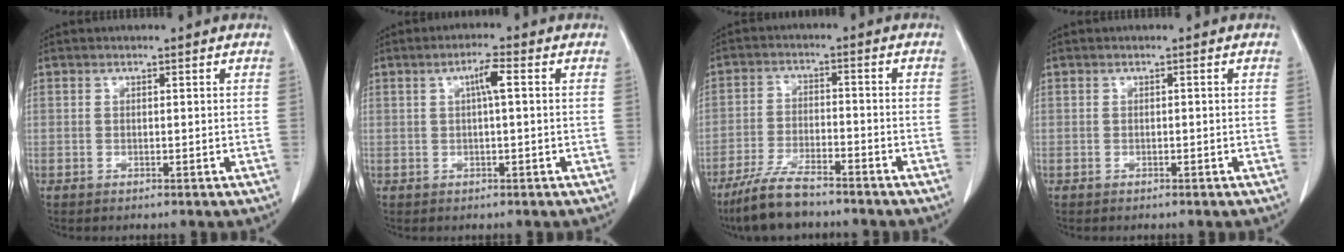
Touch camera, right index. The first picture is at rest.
{"total": 3.2, "force": [0.7, 0.4, 3.1], "torque": [-0.053, 0.009, 0.009]}
{"total": 8.3, "force": [-6.8, 1.4, 4.5], "torque": [-0.091, -0.022, -0.129]}
{"total": 0.0}